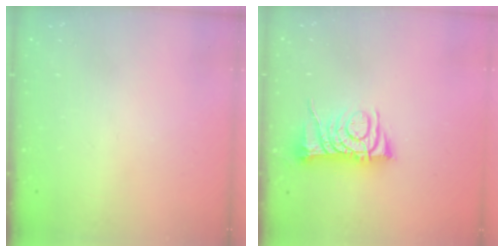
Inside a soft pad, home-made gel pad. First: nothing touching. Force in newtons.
{"total": 8.3, "press": 8.3, "slide": 0.4}